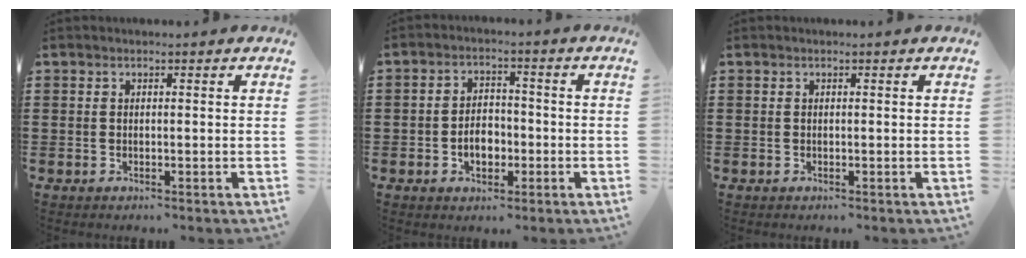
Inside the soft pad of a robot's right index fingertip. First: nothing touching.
{"total": 4.6, "force": [-1.4, 3.0, 3.1], "torque": [-0.045, 0.001, -0.029]}
{"total": 0.0}